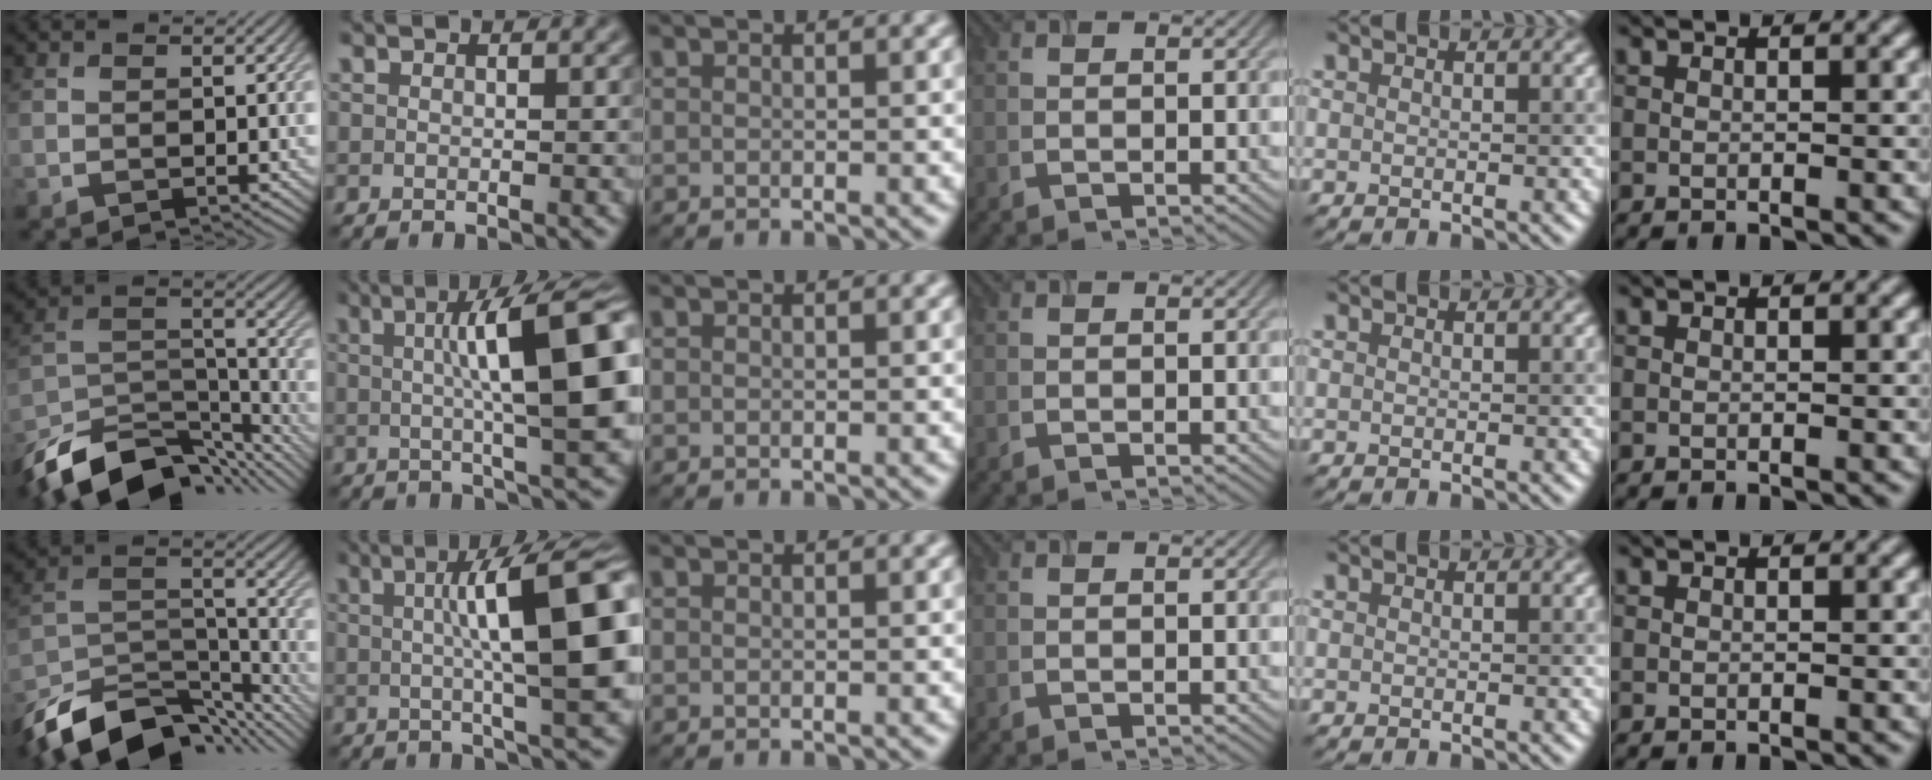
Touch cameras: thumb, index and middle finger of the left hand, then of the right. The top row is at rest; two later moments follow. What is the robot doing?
{"motion": "open", "object": "airpods case & airpods"}